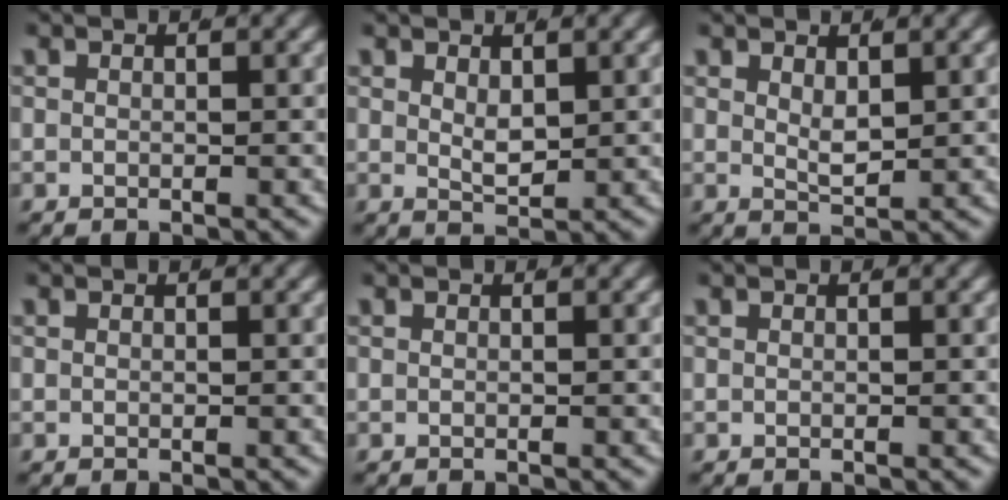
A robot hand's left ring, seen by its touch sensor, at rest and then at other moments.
{"total": 1.7, "force": [0.8, 0.4, 1.5], "torque": [-0.025, -0.019, 0.026]}
{"total": 1.7, "force": [1.0, 0.2, 1.3], "torque": [-0.024, -0.017, 0.028]}
{"total": 0.0}
{"total": 0.0}
{"total": 0.0}